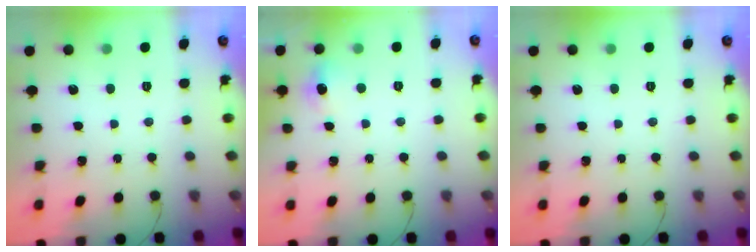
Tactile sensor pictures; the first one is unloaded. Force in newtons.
{"total": 5.1, "press": 4.6, "slide": 2.1}
{"total": 0.0}